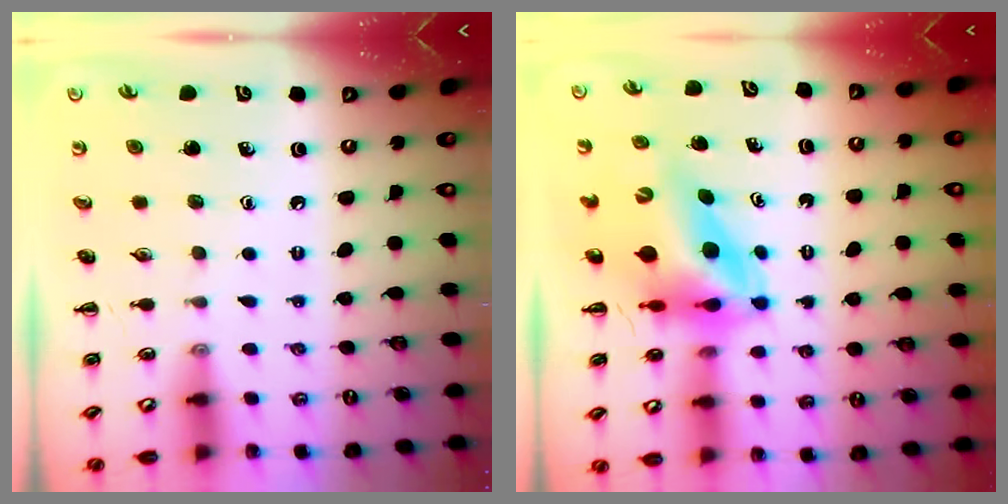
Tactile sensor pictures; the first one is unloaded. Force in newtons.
{"total": 10.0, "press": 9.5, "slide": 3.2}